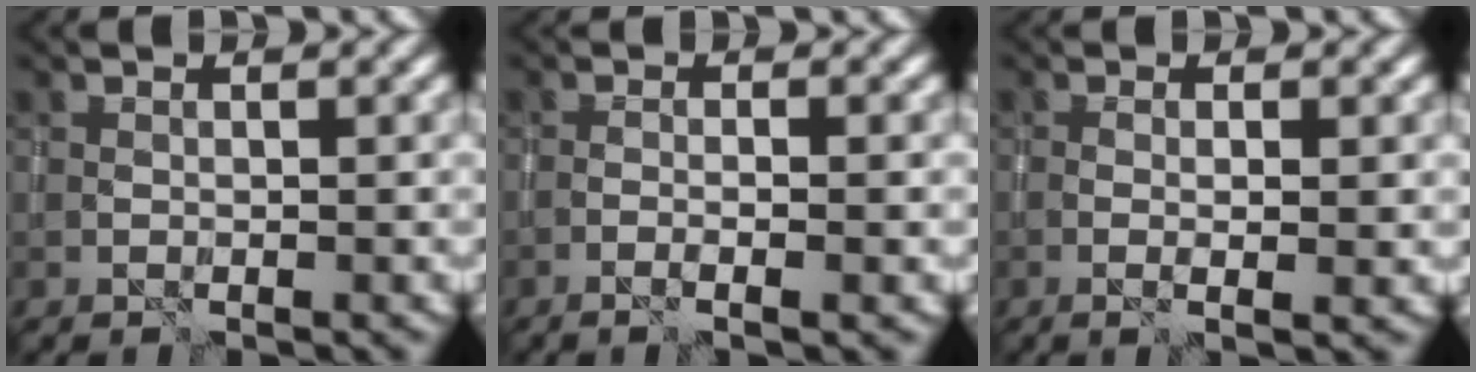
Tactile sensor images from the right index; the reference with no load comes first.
{"total": 2.0, "force": [-0.9, 0.1, 1.8], "torque": [-0.031, 0.007, -0.020]}
{"total": 2.4, "force": [-0.2, 0.2, 2.4], "torque": [-0.042, -0.003, -0.004]}